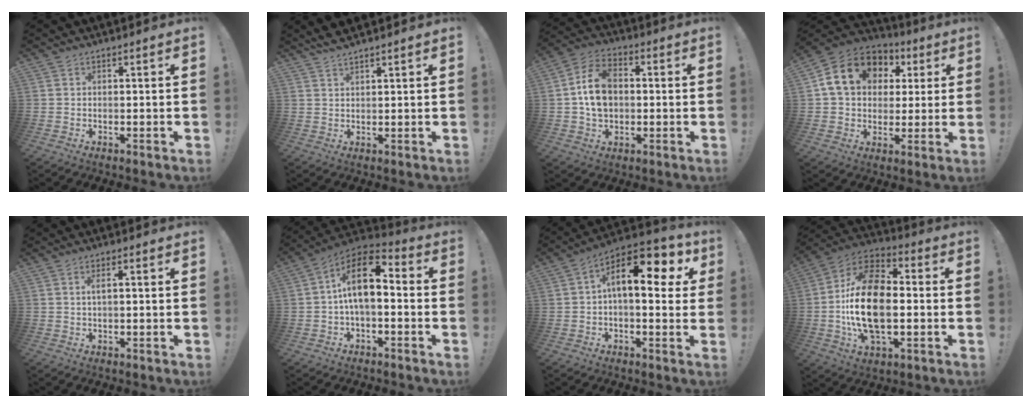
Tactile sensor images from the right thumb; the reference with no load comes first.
{"total": 3.0, "force": [2.8, 0.1, 1.2], "torque": [-0.030, -0.013, 0.052]}
{"total": 12.1, "force": [0.7, 9.2, 7.8], "torque": [-0.125, 0.014, 0.016]}
{"total": 16.1, "force": [5.4, 12.5, 8.5], "torque": [-0.127, -0.005, 0.108]}
{"total": 2.5, "force": [0.3, 0.4, 2.4], "torque": [-0.041, 0.001, 0.002]}
{"total": 13.5, "force": [1.4, 6.8, 11.6], "torque": [-0.195, 0.008, 0.026]}
{"total": 15.1, "force": [4.1, 6.5, 13.0], "torque": [-0.194, -0.010, 0.062]}
{"total": 22.0, "force": [-1.7, 13.2, 17.5], "torque": [-0.316, 0.015, -0.027]}